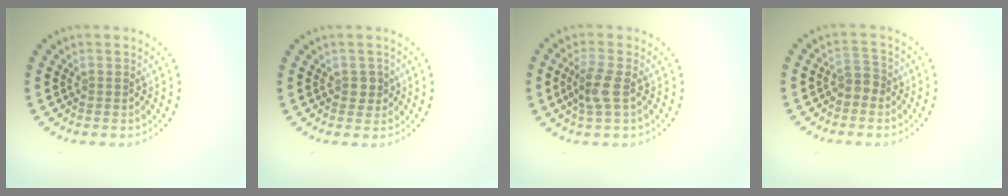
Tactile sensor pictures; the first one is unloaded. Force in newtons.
{"total": 1.2, "press": 1.2, "slide": 0.3}
{"total": 2.7, "press": 2.4, "slide": 1.1}
{"total": 1.6, "press": 1.4, "slide": 0.8}